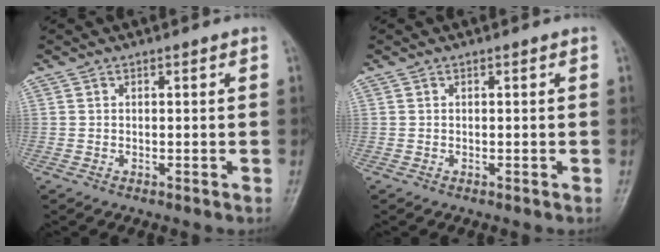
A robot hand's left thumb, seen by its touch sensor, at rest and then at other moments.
{"total": 0.0}